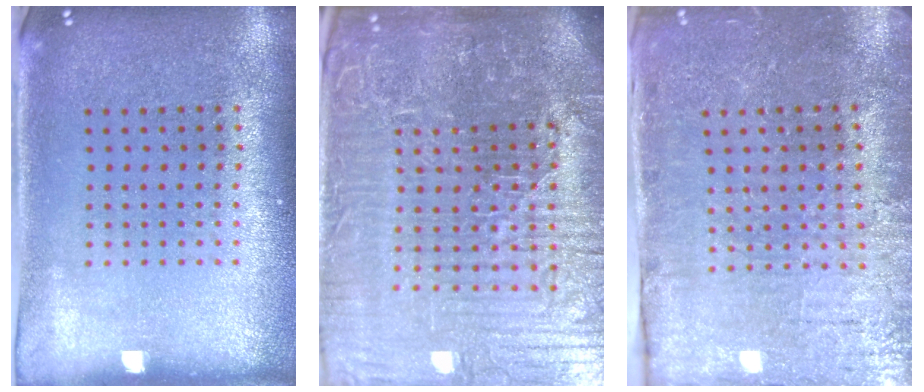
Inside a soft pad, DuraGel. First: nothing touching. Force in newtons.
{"total": 7.9, "press": 7.0, "slide": 3.7}
{"total": 3.8, "press": 3.7, "slide": 0.6}